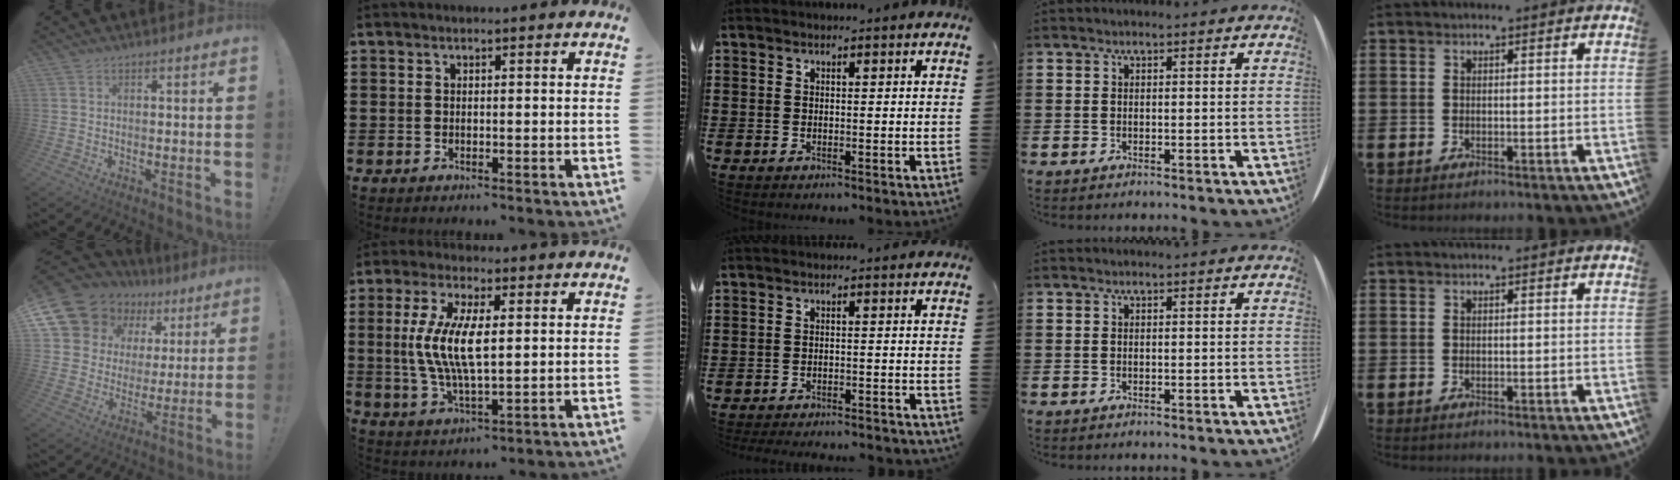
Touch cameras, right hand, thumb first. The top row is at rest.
{"thumb": {"total": 14.1, "force": [8.5, 10.1, 4.9], "torque": [-0.089, -0.052, 0.176]}, "index": {"total": 9.2, "force": [0.9, 3.3, 8.5], "torque": [-0.182, 0.003, 0.011]}, "middle": {"total": 2.8, "force": [-2.7, -0.1, 0.4], "torque": [-0.008, 0.000, -0.057]}}